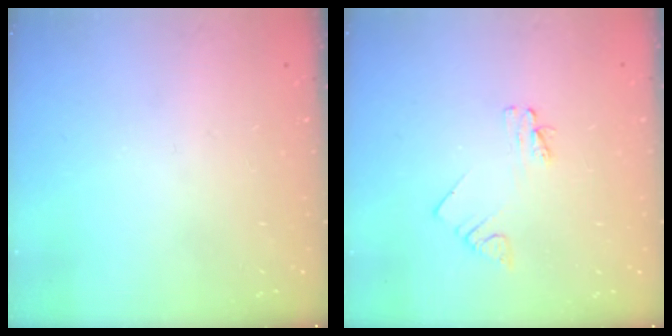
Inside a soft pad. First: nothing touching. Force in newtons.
{"total": 2.4, "press": 2.4, "slide": 0.3}